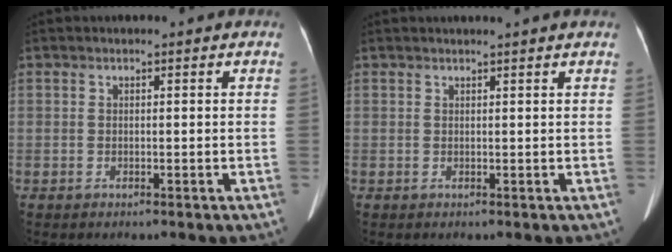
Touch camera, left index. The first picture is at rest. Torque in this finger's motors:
{"motor_torque": [0.24, -0.43, 0.07, 0.04]}